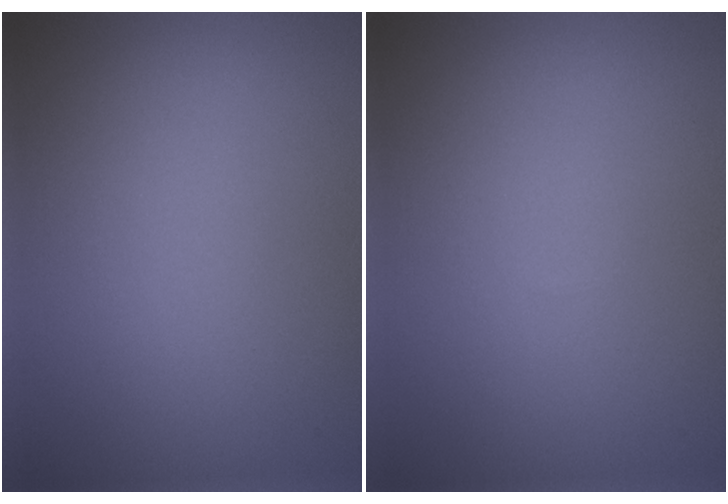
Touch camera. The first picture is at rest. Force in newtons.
{"total": 0.0}